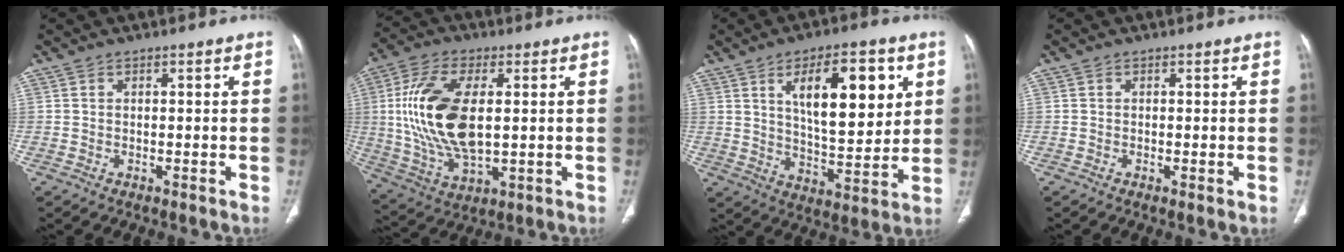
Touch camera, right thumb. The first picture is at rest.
{"total": 18.1, "force": [2.0, 9.0, 15.5], "torque": [-0.318, -0.009, 0.043]}
{"total": 16.9, "force": [6.1, 7.0, 14.1], "torque": [-0.175, -0.033, 0.103]}
{"total": 0.6, "force": [-0.1, 0.2, 0.6], "torque": [-0.014, -0.003, -0.003]}